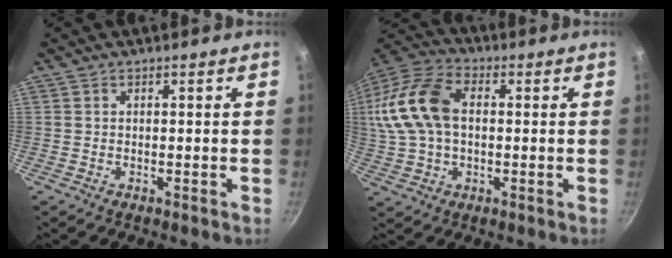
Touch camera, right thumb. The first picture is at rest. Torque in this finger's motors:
{"motor_torque": [1.35, 2.97, 0.54, -0.46, 0.20]}